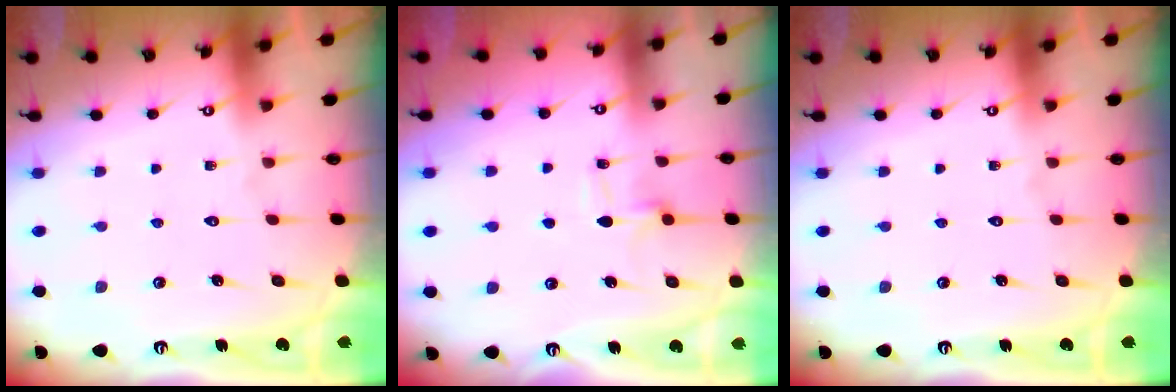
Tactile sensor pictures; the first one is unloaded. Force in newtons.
{"total": 5.5, "press": 5.4, "slide": 0.9}
{"total": 0.0}